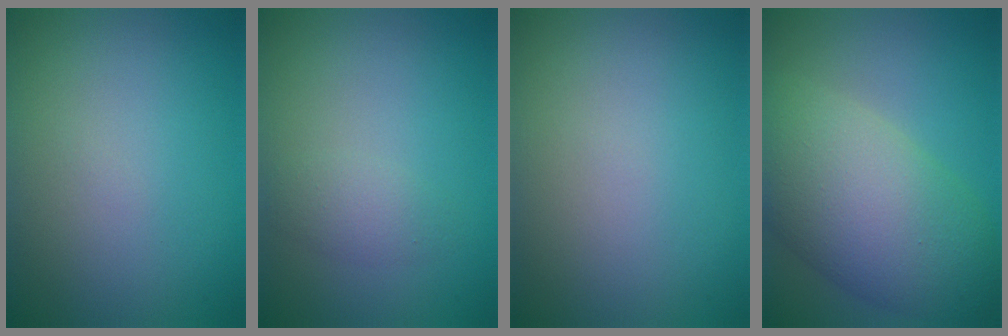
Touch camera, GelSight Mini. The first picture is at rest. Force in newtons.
{"total": 1.6, "press": 1.6, "slide": 0.1}
{"total": 0.0}
{"total": 9.9, "press": 9.9, "slide": 0.7}